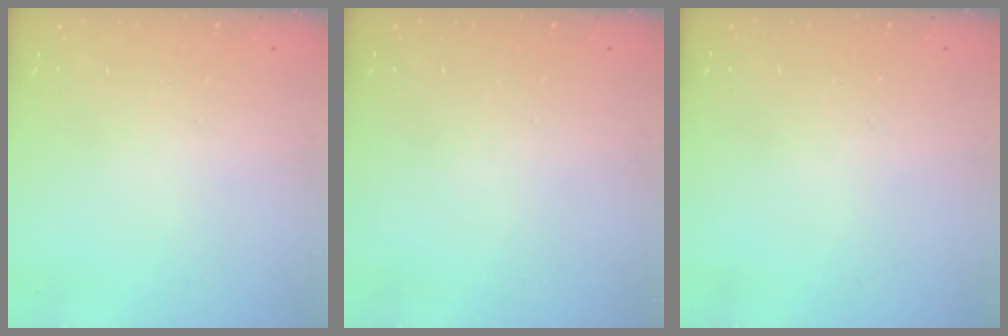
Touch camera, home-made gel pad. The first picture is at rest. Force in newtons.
{"total": 0.0}
{"total": 0.0}